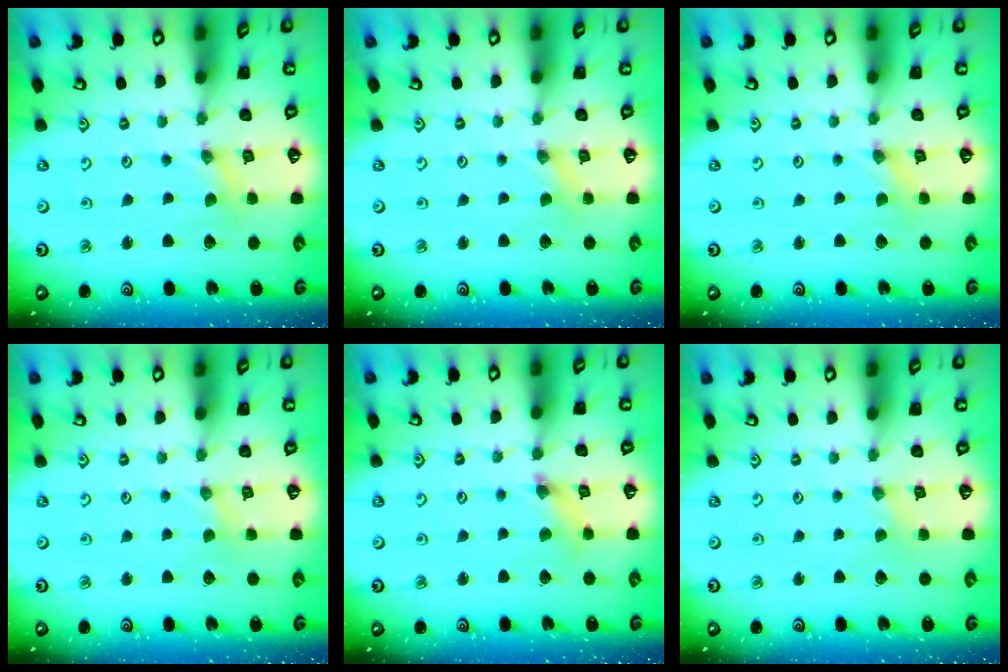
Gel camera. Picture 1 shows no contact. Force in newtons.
{"total": 0.0}
{"total": 0.0}
{"total": 0.7, "press": 0.7, "slide": 0.1}
{"total": 4.0, "press": 3.9, "slide": 0.4}
{"total": 0.0}